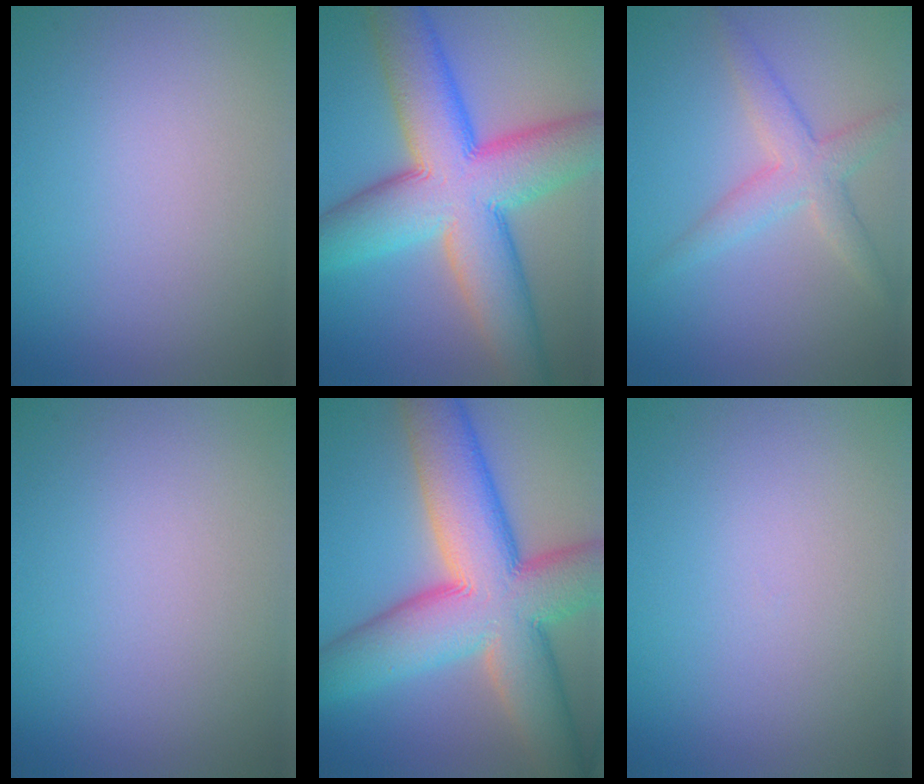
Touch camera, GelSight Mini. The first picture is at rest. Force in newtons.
{"total": 13.6, "press": 13.6, "slide": 0.1}
{"total": 3.2, "press": 3.2, "slide": 0.1}
{"total": 0.0}
{"total": 14.1, "press": 14.1, "slide": 0.8}
{"total": 0.0}